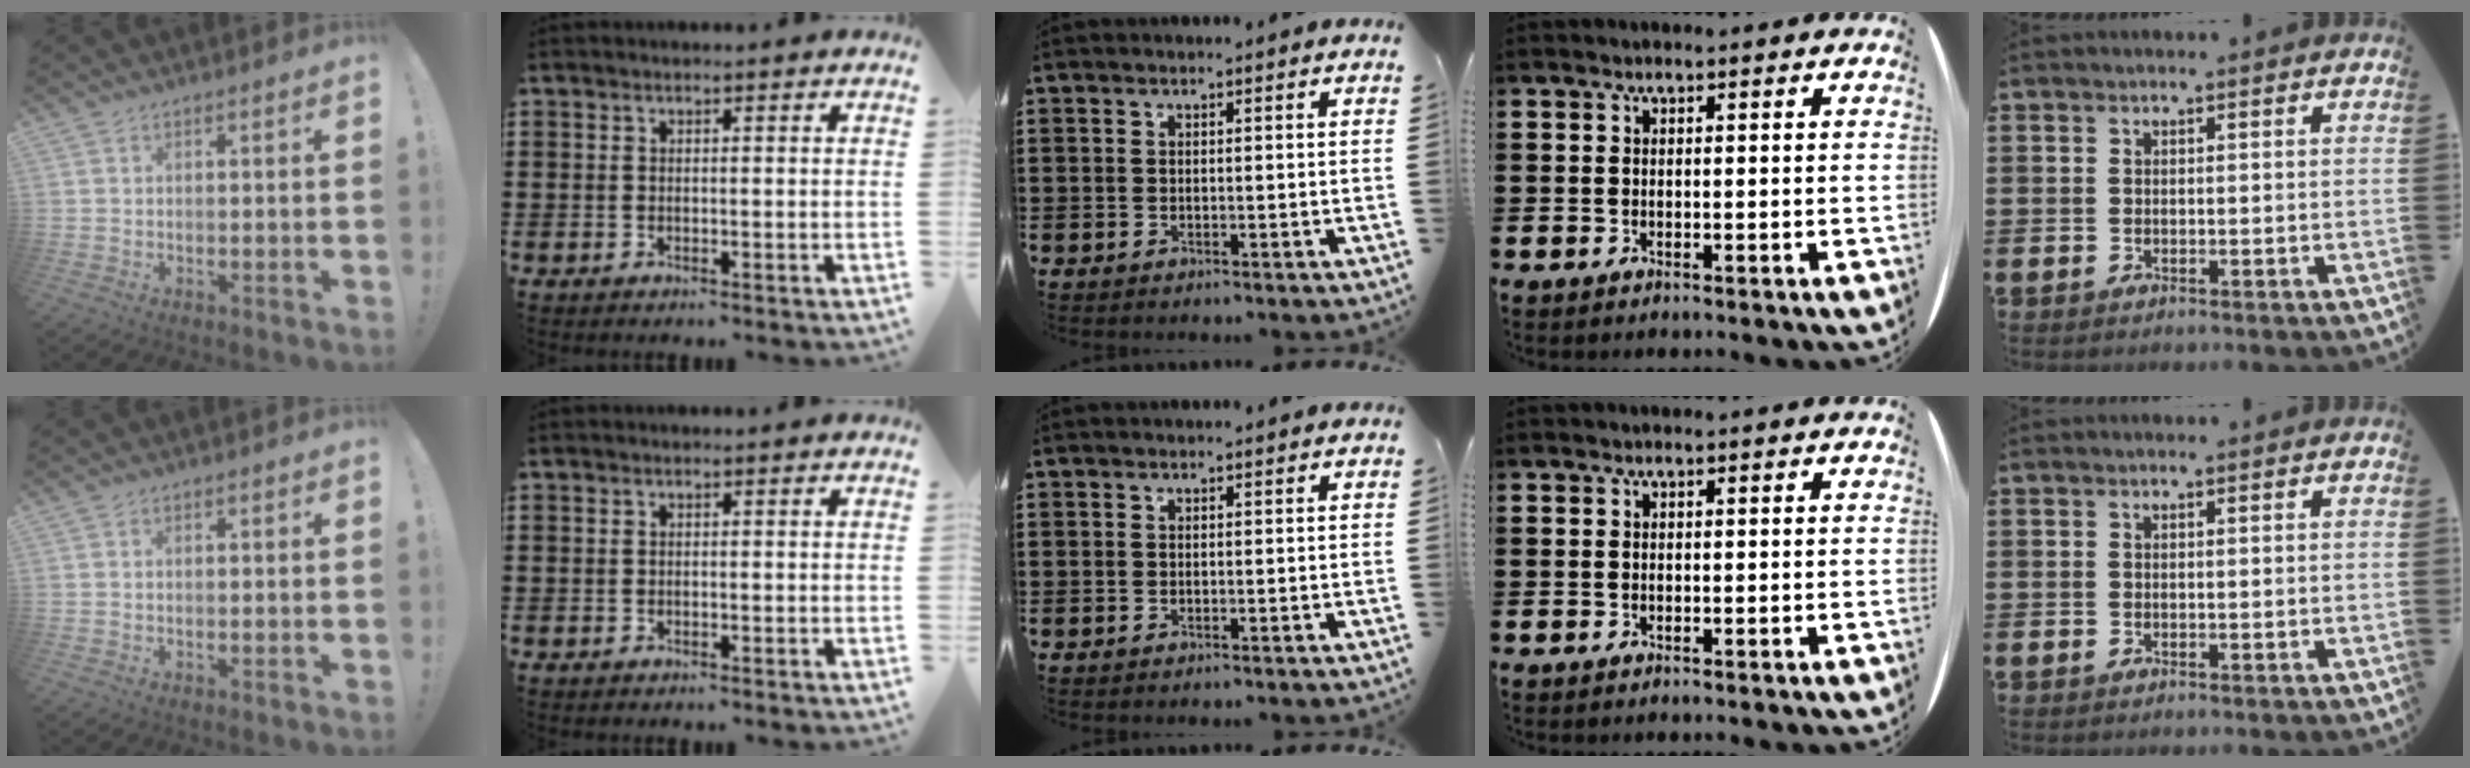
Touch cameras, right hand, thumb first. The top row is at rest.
{}